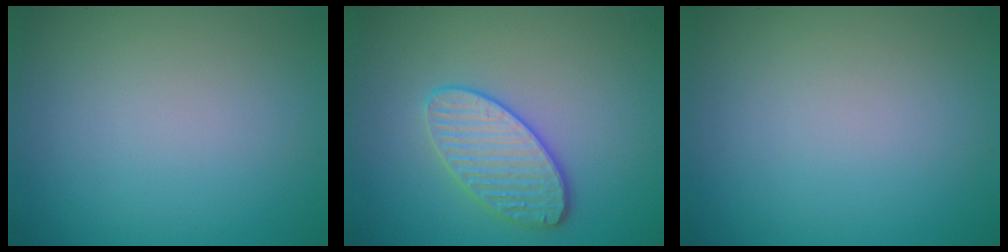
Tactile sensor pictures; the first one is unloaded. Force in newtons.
{"total": 3.6, "press": 3.5, "slide": 0.9}
{"total": 0.0}